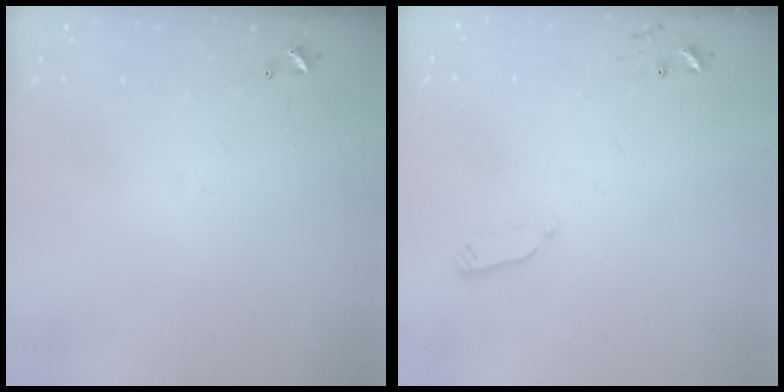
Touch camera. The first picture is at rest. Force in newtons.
{"total": 2.9, "press": 2.9, "slide": 0.4}